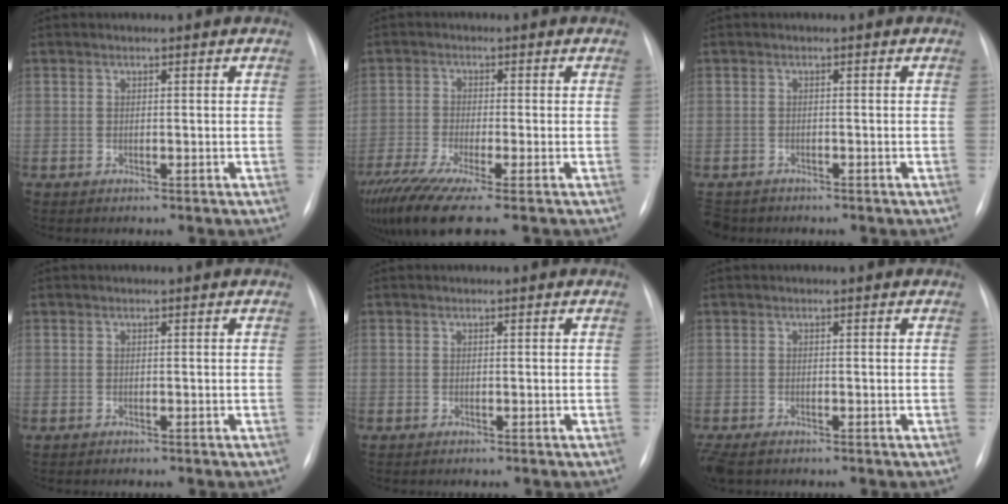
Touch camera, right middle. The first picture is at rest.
{"total": 10.3, "force": [-7.6, 0.4, 6.9], "torque": [-0.118, -0.026, -0.131]}
{"total": 4.4, "force": [-3.6, 2.5, 0.7], "torque": [-0.011, -0.001, -0.060]}
{"total": 0.0}
{"total": 0.0}
{"total": 3.5, "force": [-2.4, 1.4, 2.1], "torque": [-0.047, -0.011, -0.039]}